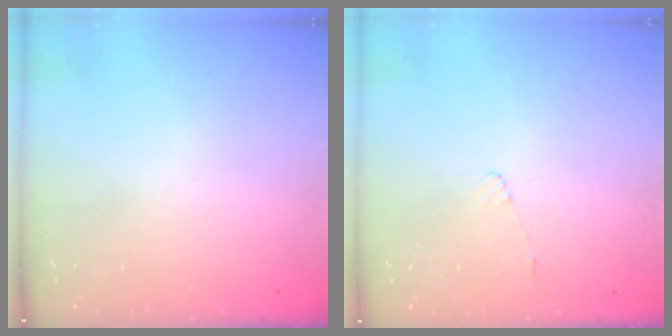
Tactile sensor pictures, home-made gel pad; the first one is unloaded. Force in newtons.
{"total": 3.9, "press": 3.9, "slide": 0.3}